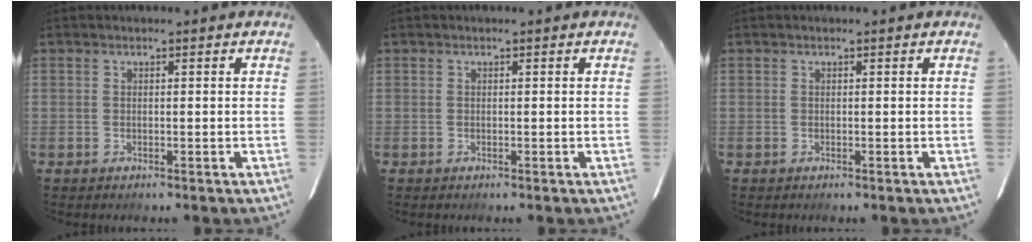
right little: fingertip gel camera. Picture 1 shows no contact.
{"total": 0.0}
{"total": 0.0}